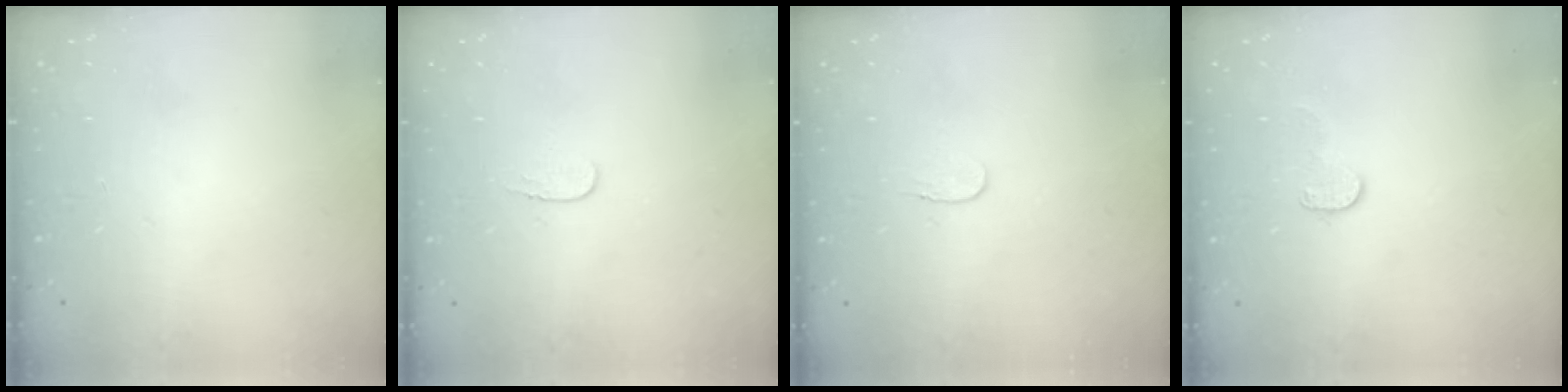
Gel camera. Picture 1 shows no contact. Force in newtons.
{"total": 3.4, "press": 3.4, "slide": 0.4}
{"total": 3.9, "press": 3.8, "slide": 0.4}
{"total": 7.6, "press": 7.6, "slide": 0.1}